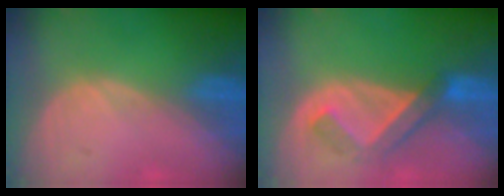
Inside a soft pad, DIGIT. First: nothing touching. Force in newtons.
{"total": 5.1, "press": 5.1, "slide": 0.6}